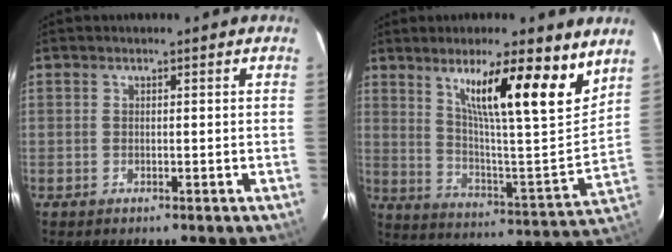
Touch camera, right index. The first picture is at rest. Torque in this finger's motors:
{"motor_torque": [1.12, 1.02, 0.43, 0.21]}